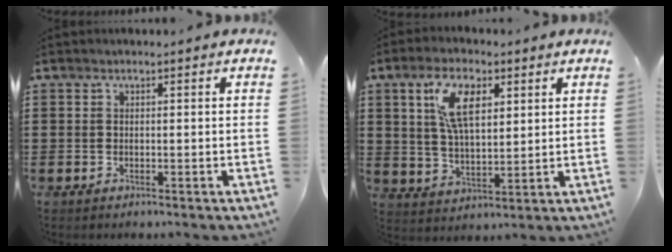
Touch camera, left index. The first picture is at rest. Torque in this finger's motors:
{"motor_torque": [1.16, 0.97, 0.76, 0.21]}